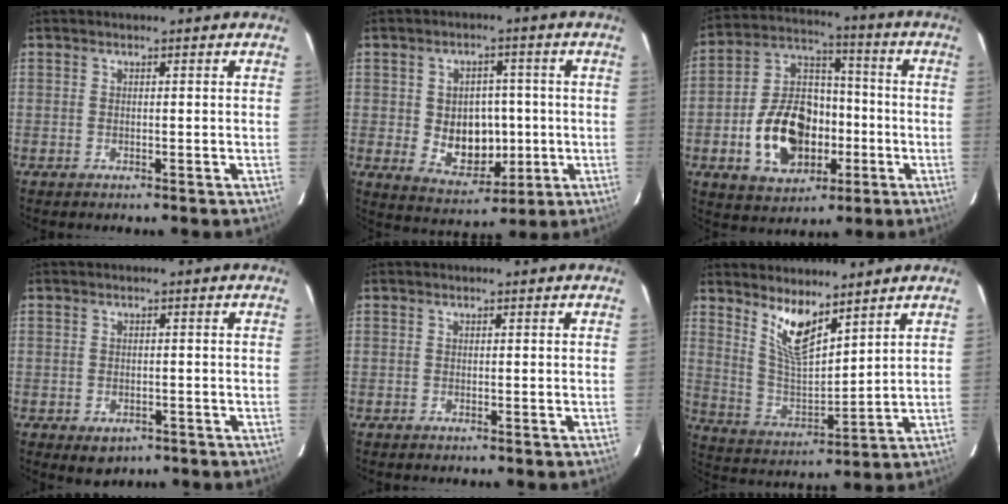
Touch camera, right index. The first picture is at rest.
{"total": 9.7, "force": [-0.8, 7.5, 6.1], "torque": [-0.120, 0.002, 0.010]}
{"total": 16.8, "force": [-4.8, 11.2, 11.6], "torque": [-0.236, 0.026, -0.067]}
{"total": 3.9, "force": [-2.0, 2.8, 1.8], "torque": [-0.036, -0.006, -0.019]}
{"total": 0.0}
{"total": 9.4, "force": [6.5, 2.6, 6.2], "torque": [-0.117, -0.011, 0.136]}